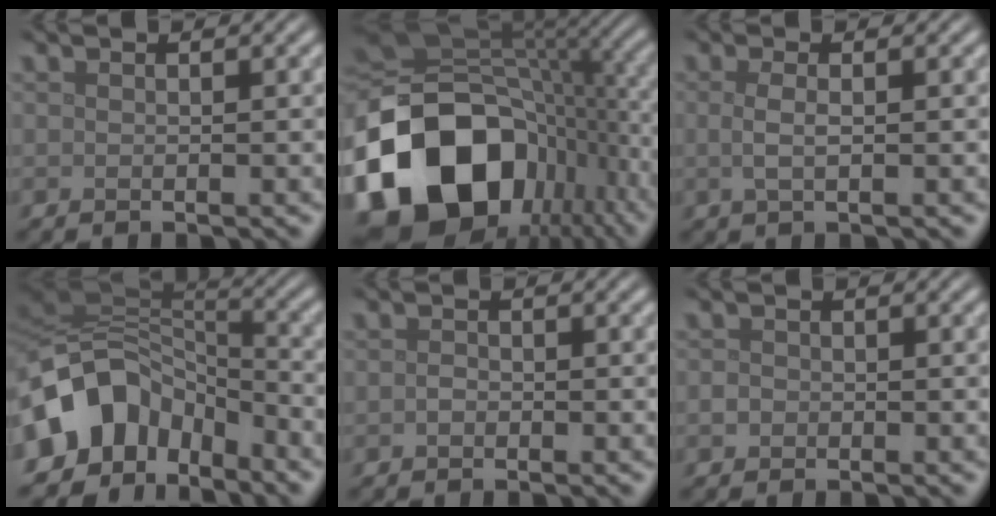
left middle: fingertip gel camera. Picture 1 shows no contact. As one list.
[{"total": 18.7, "force": [-7.1, 13.3, 11.1], "torque": [-0.245, -0.033, -0.118]}, {"total": 1.7, "force": [0.0, 0.6, 1.6], "torque": [-0.033, 0.001, -0.001]}, {"total": 10.4, "force": [-5.4, 7.3, 5.0], "torque": [-0.089, 0.008, -0.112]}, {"total": 0.7, "force": [-0.2, 0.5, 0.4], "torque": [-0.010, -0.001, -0.007]}, {"total": 0.9, "force": [-0.4, 0.7, 0.2], "torque": [-0.003, -0.002, -0.010]}]